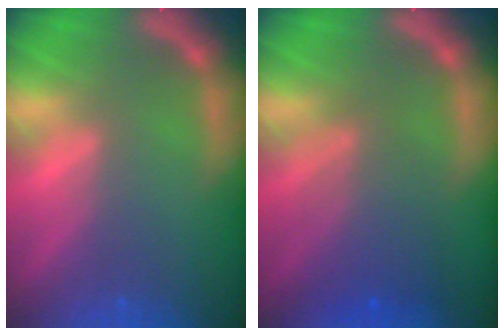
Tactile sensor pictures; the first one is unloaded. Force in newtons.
{"total": 5.1}